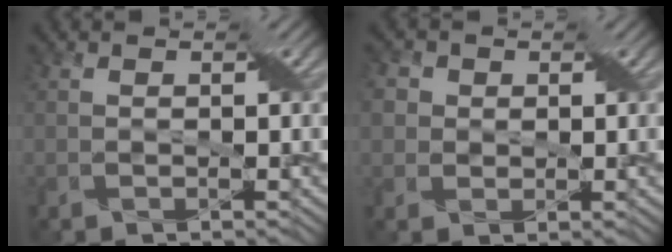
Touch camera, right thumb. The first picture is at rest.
{"total": 4.2, "force": [1.3, 3.7, 1.5], "torque": [-0.043, 0.012, 0.011]}